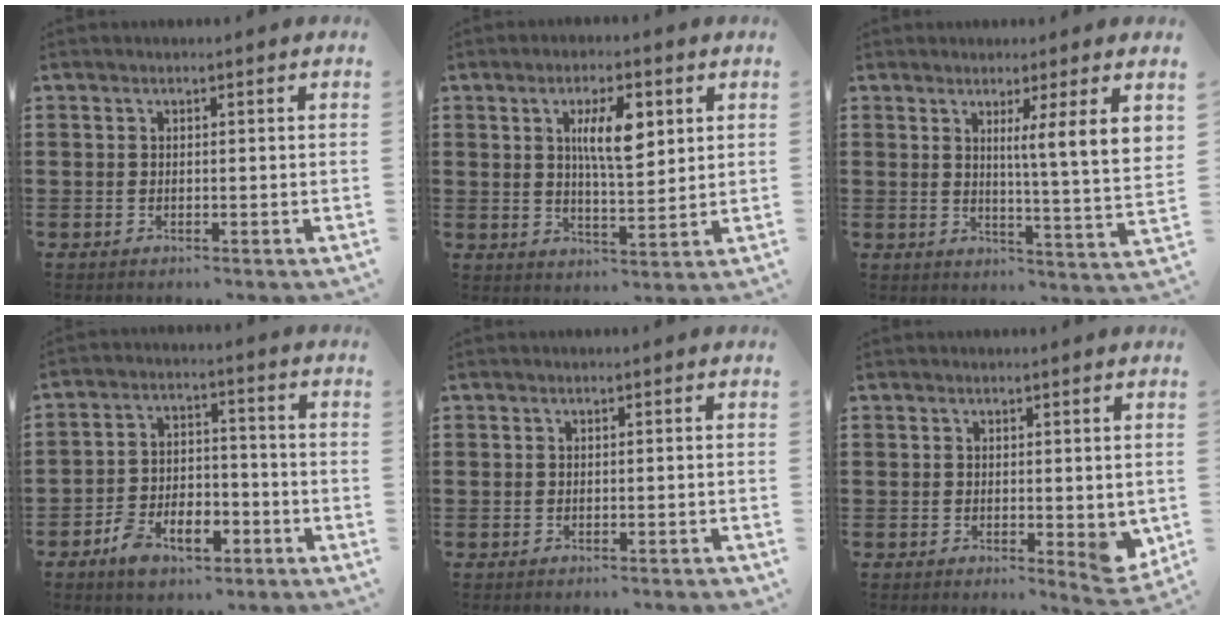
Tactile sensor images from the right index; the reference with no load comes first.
{"total": 7.2, "force": [2.5, 2.4, 6.4], "torque": [-0.114, 0.002, 0.037]}
{"total": 6.3, "force": [3.6, -1.2, 5.0], "torque": [-0.091, -0.029, 0.054]}
{"total": 6.8, "force": [-4.2, 3.8, 3.7], "torque": [-0.073, 0.021, -0.080]}
{"total": 0.5, "force": [-0.5, -0.1, 0.0], "torque": [-0.001, -0.003, -0.010]}
{"total": 2.8, "force": [0.1, 1.2, 2.5], "torque": [-0.038, 0.000, 0.002]}